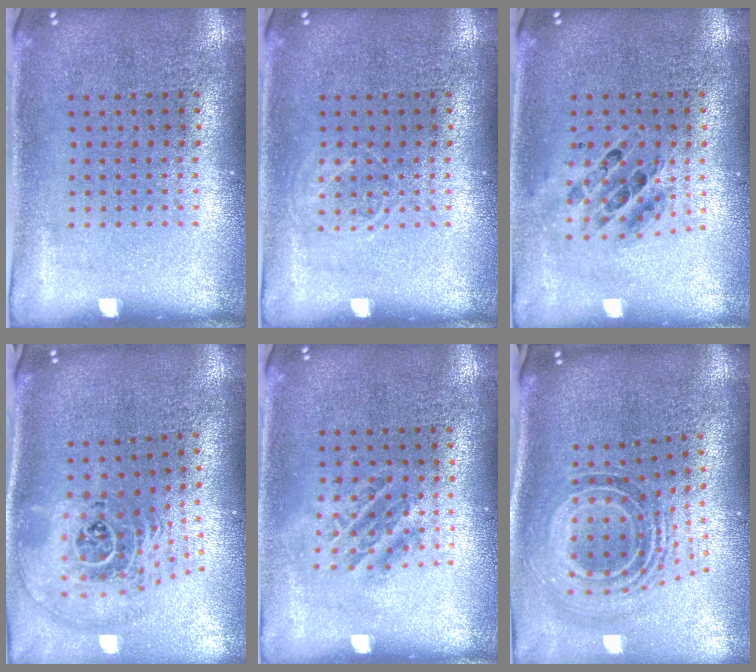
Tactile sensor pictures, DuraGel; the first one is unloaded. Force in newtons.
{"total": 1.0, "press": 1.0, "slide": 0.1}
{"total": 0.7, "press": 0.7, "slide": 0.2}
{"total": 2.7, "press": 1.8, "slide": 1.9}
{"total": 1.2, "press": 1.1, "slide": 0.6}
{"total": 1.7, "press": 1.3, "slide": 1.1}